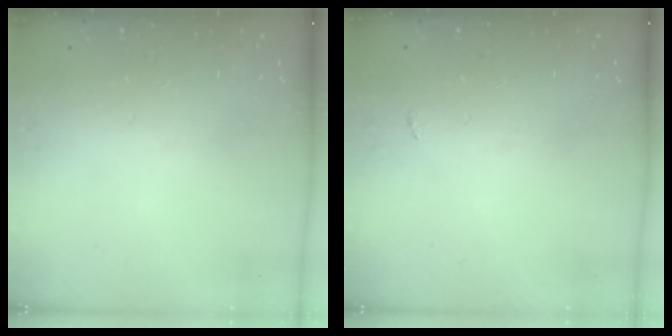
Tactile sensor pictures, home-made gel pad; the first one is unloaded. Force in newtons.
{"total": 2.0, "press": 2.0, "slide": 0.3}